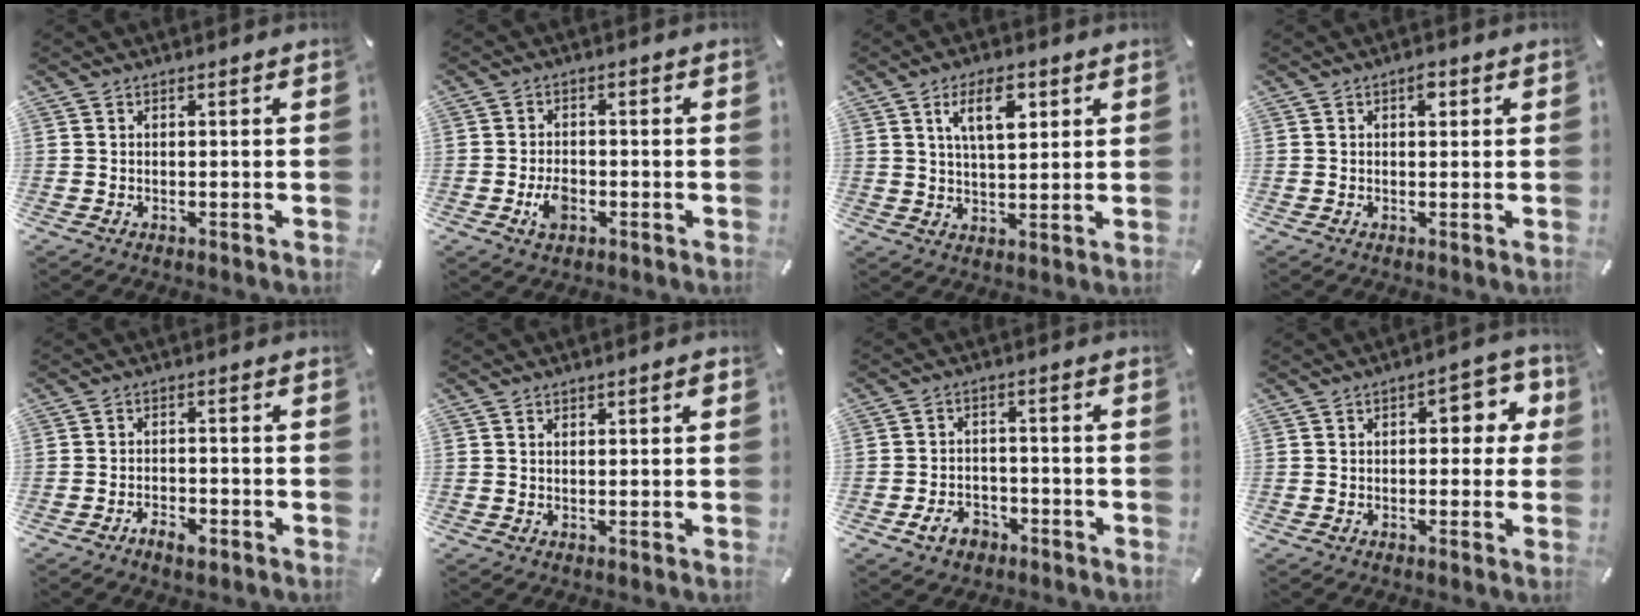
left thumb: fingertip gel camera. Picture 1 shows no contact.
{"total": 4.7, "force": [-1.7, 3.0, 3.2], "torque": [-0.073, 0.003, -0.034]}
{"total": 9.2, "force": [4.1, 4.2, 7.1], "torque": [-0.118, -0.004, 0.067]}
{"total": 2.5, "force": [0.9, 1.4, 1.9], "torque": [-0.023, 0.001, 0.010]}
{"total": 3.8, "force": [-2.5, 1.9, 2.2], "torque": [-0.040, 0.009, -0.047]}
{"total": 1.3, "force": [0.6, 0.5, 1.0], "torque": [-0.019, 0.002, 0.010]}
{"total": 6.2, "force": [-3.2, 4.5, 2.7], "torque": [-0.059, 0.016, -0.059]}
{"total": 7.9, "force": [1.2, 4.5, 6.4], "torque": [-0.074, 0.000, 0.010]}